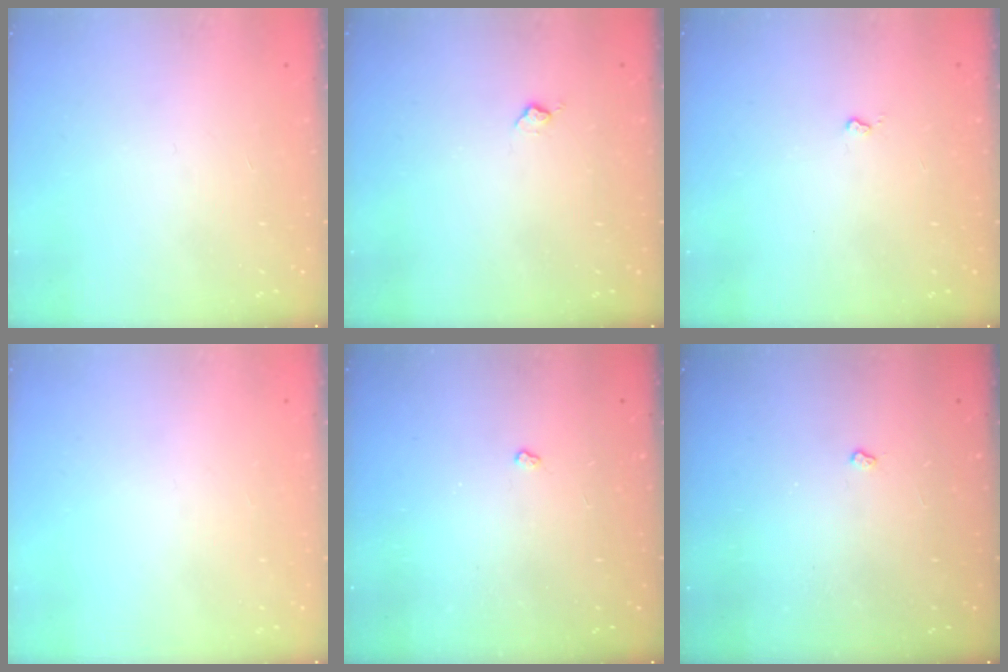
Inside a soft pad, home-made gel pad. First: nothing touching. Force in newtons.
{"total": 4.1, "press": 4.0, "slide": 0.5}
{"total": 2.7, "press": 2.6, "slide": 0.4}
{"total": 0.0}
{"total": 2.5, "press": 2.4, "slide": 0.5}
{"total": 2.4, "press": 2.3, "slide": 0.4}